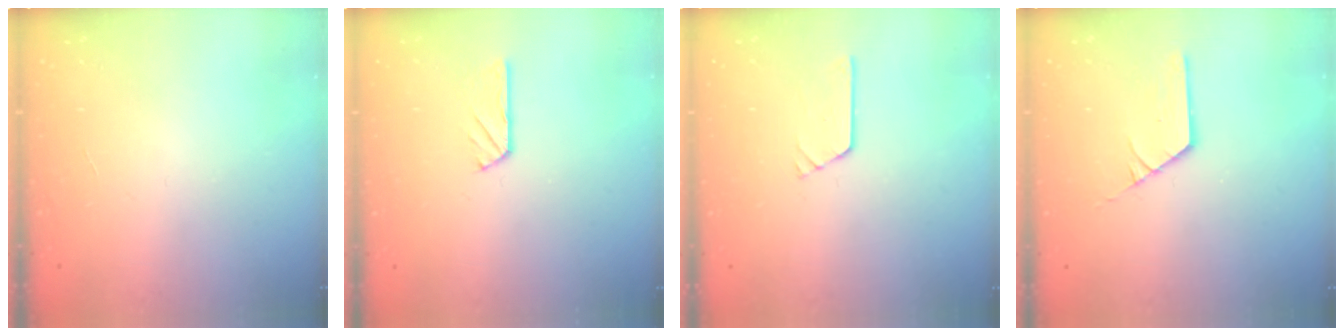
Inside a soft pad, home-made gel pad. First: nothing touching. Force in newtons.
{"total": 2.7, "press": 2.7, "slide": 0.1}
{"total": 2.6, "press": 2.6, "slide": 0.2}
{"total": 2.3, "press": 2.3, "slide": 0.3}